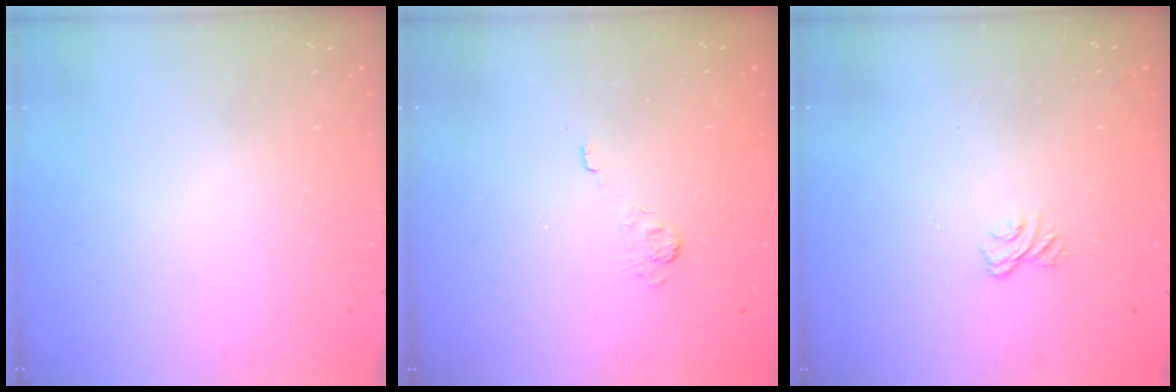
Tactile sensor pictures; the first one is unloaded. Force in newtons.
{"total": 2.6, "press": 2.2, "slide": 1.5}
{"total": 2.3, "press": 1.9, "slide": 1.3}